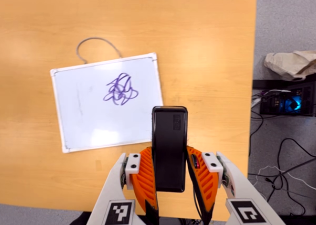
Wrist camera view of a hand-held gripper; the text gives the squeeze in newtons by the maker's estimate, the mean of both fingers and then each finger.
{"total": 3.8, "left": 2.2, "right": 5.4}